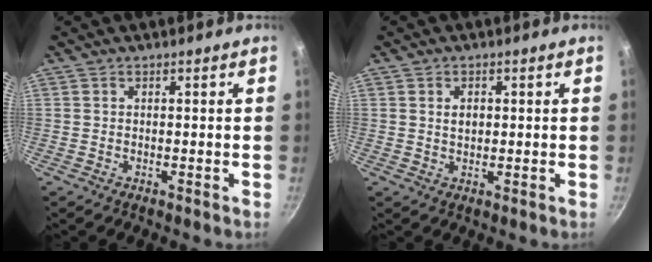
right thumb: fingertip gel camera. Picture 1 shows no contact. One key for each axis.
{"total": 2.5, "fx": 0.6, "fy": 1.8, "fz": 1.7, "tx": -0.020, "ty": 0.001, "tz": 0.013}